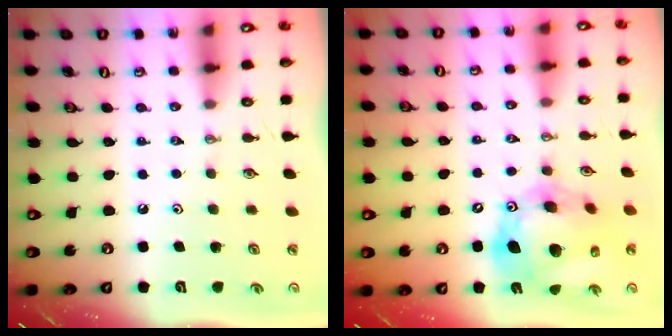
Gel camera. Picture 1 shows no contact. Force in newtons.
{"total": 19.4, "press": 19.2, "slide": 2.9}